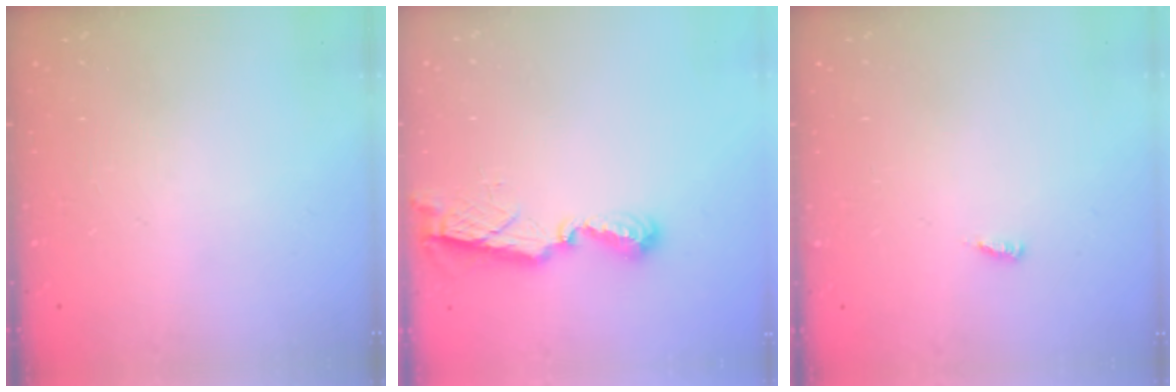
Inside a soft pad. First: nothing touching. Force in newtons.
{"total": 7.5, "press": 7.5, "slide": 0.5}
{"total": 2.6, "press": 2.6, "slide": 0.3}